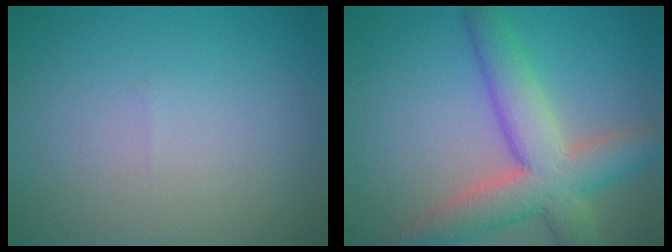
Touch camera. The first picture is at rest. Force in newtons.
{"total": 7.6, "press": 7.5, "slide": 0.6}